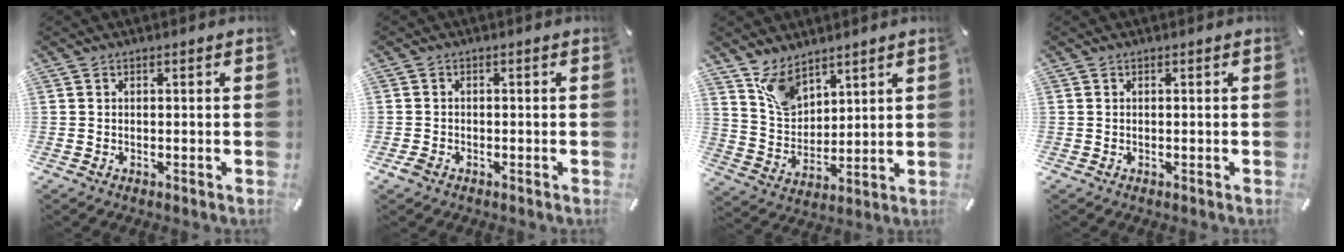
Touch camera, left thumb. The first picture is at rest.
{"total": 2.0, "force": [-1.0, 1.7, 0.5], "torque": [-0.006, 0.007, -0.021]}
{"total": 9.4, "force": [6.6, 5.6, 3.5], "torque": [-0.084, -0.027, 0.130]}
{"total": 0.0}